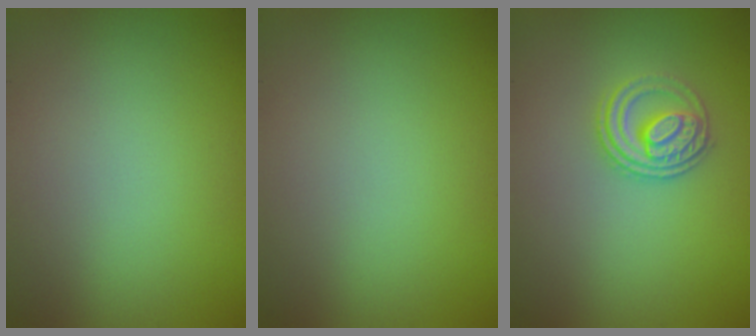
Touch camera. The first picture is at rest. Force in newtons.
{"total": 0.0}
{"total": 3.0, "press": 2.6, "slide": 1.5}